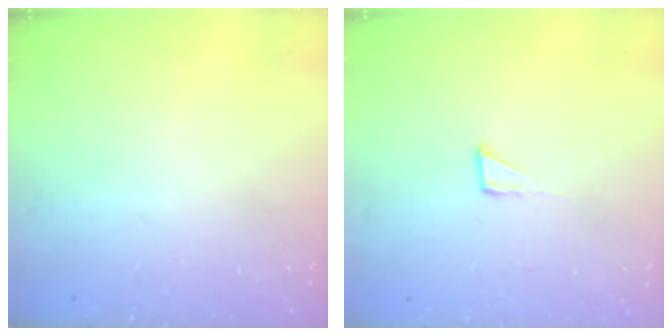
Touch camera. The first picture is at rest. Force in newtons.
{"total": 2.6, "press": 2.6, "slide": 0.1}